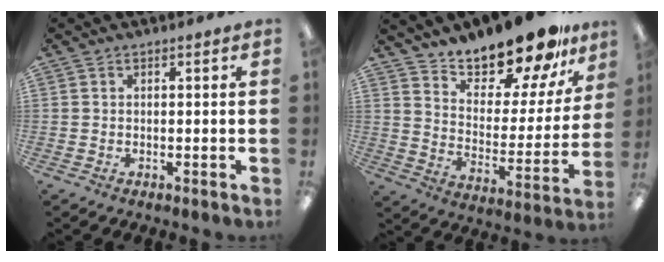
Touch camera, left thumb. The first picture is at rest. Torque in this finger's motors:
{"motor_torque": [1.48, 1.59, 1.01, -1.76, 0.09]}